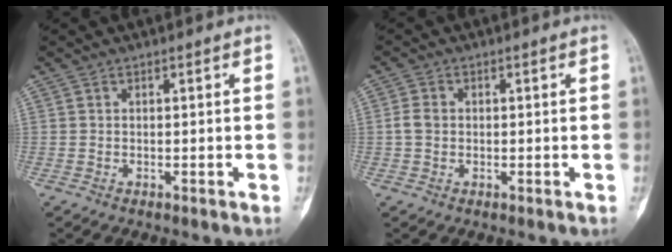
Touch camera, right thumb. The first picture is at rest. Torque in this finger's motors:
{"motor_torque": [0.27, -0.07, 0.68, 0.03, -0.01]}